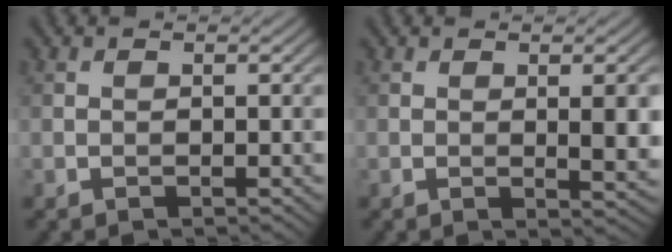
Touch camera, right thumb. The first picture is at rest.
{"total": 4.1, "force": [0.4, 1.0, 4.0], "torque": [-0.064, 0.000, 0.010]}